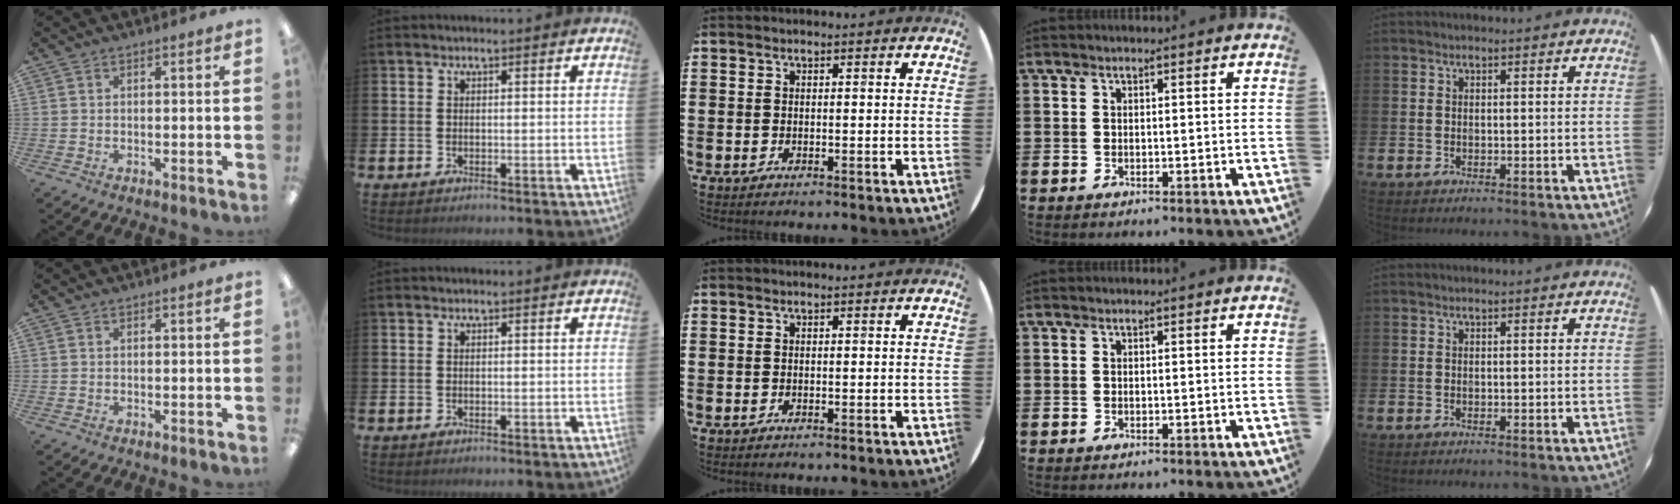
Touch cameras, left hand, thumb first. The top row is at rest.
{}